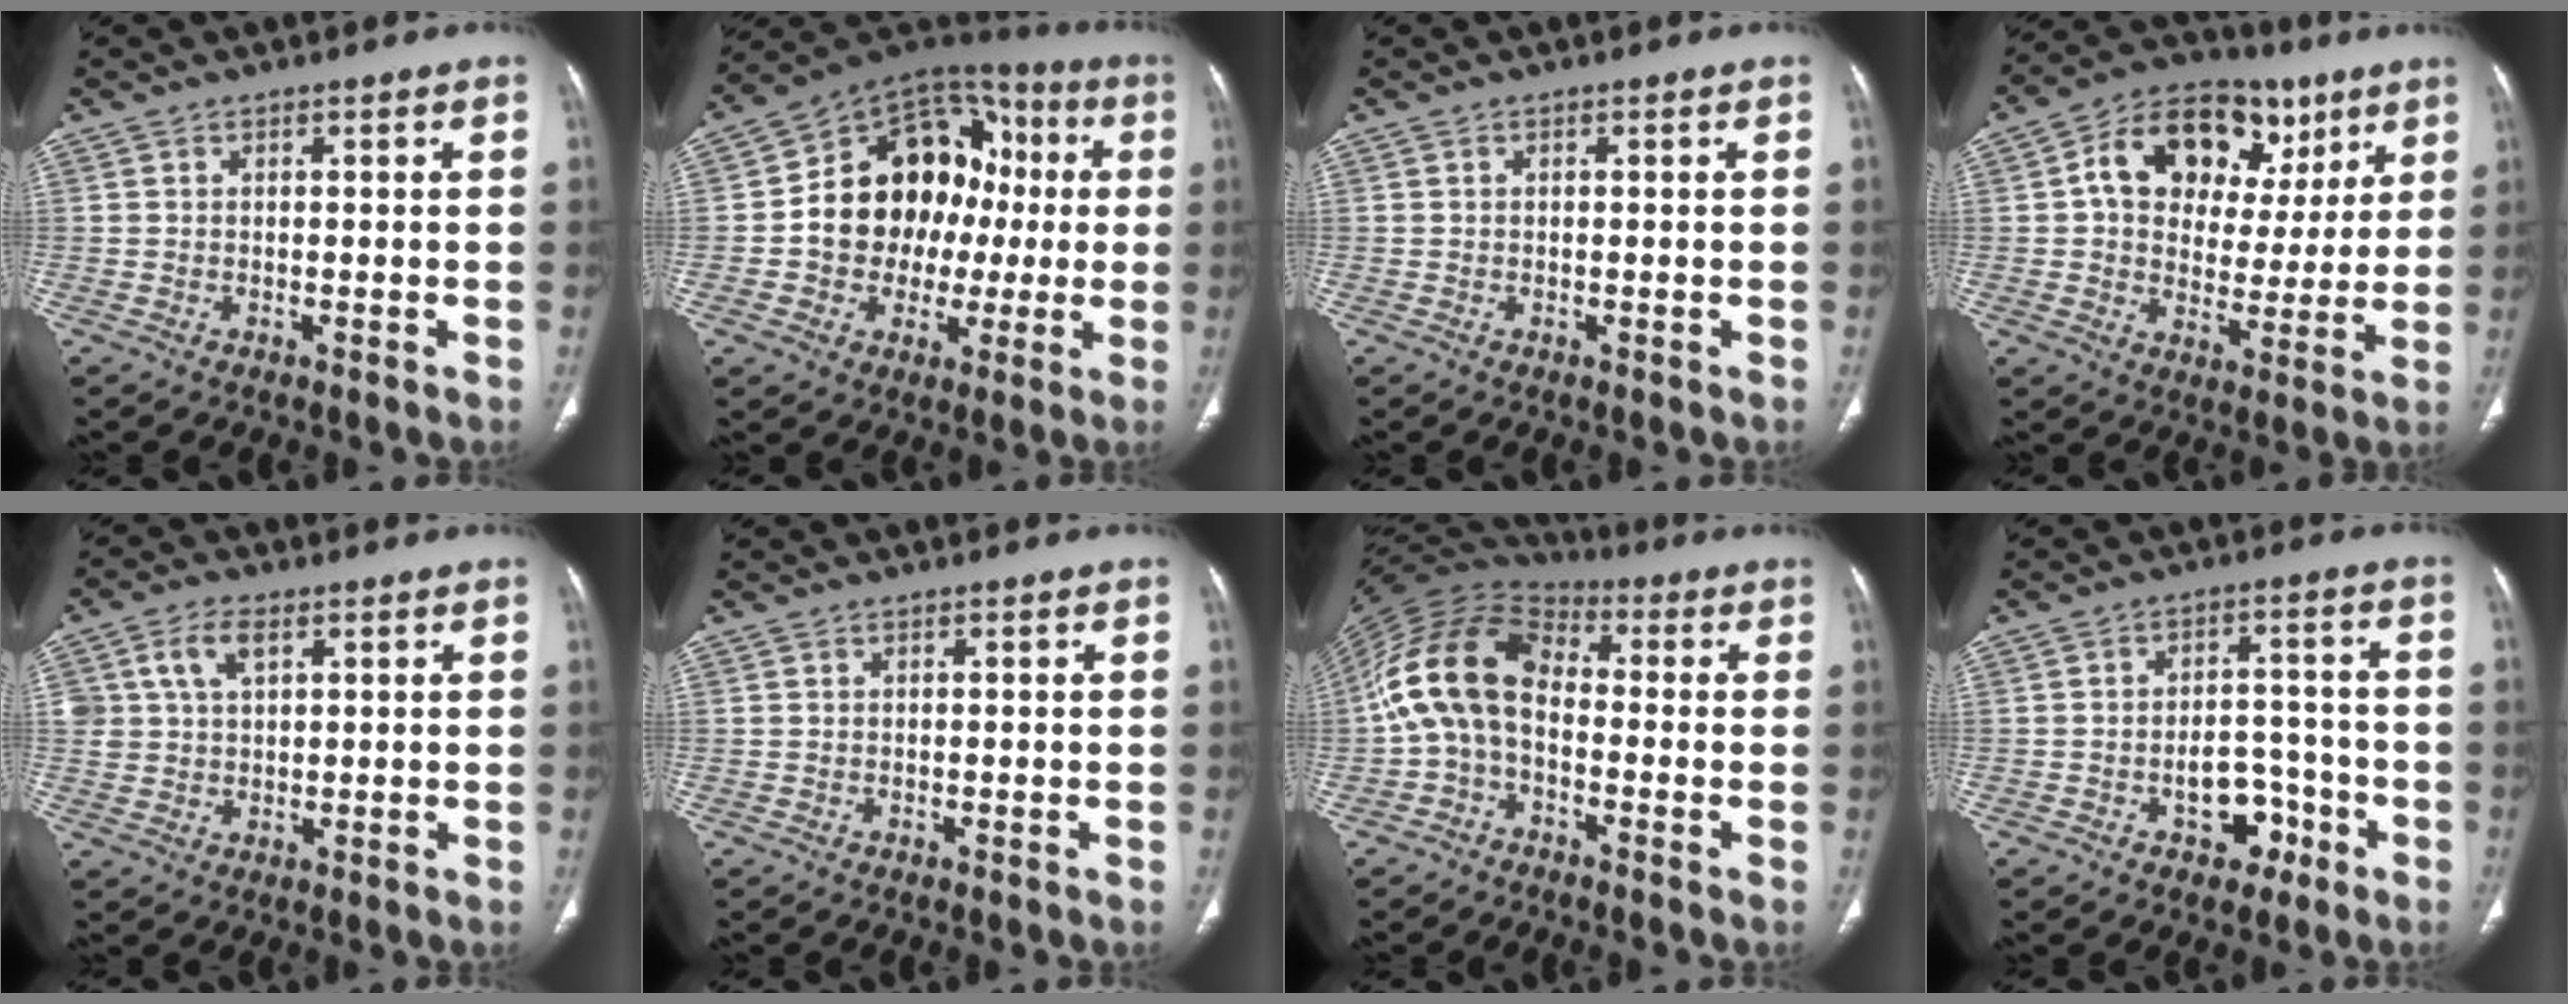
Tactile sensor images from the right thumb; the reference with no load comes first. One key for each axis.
{"total": 21.0, "fx": 0.4, "fy": 15.9, "fz": 13.6, "tx": -0.156, "ty": 0.047, "tz": 0.009}
{"total": 0.0}
{"total": 19.3, "fx": 7.2, "fy": 13.6, "fz": 11.6, "tx": -0.134, "ty": 0.014, "tz": 0.113}
{"total": 5.9, "fx": 2.4, "fy": 3.7, "fz": 4.0, "tx": -0.068, "ty": -0.001, "tz": 0.049}
{"total": 0.0}
{"total": 14.3, "fx": -1.1, "fy": 9.1, "fz": 11.0, "tx": -0.206, "ty": 0.044, "tz": -0.037}
{"total": 7.1, "fx": -3.4, "fy": 4.9, "fz": 4.0, "tx": -0.029, "ty": 0.041, "tz": -0.045}